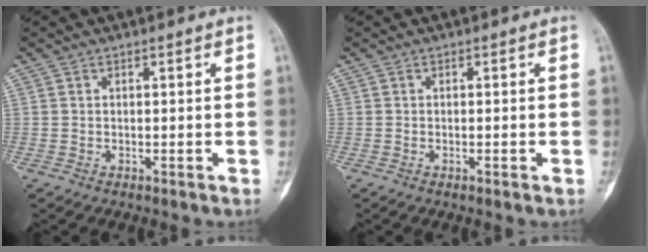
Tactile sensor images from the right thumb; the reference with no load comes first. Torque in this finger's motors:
{"motor_torque": [-0.48, -0.33, -0.08, 0.42, -0.06]}